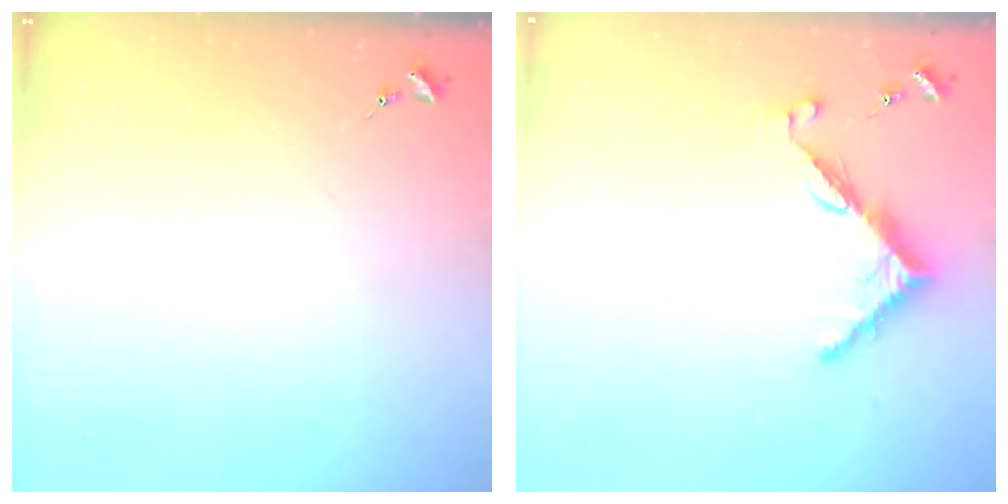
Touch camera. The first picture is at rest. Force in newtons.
{"total": 7.7, "press": 7.7, "slide": 0.2}